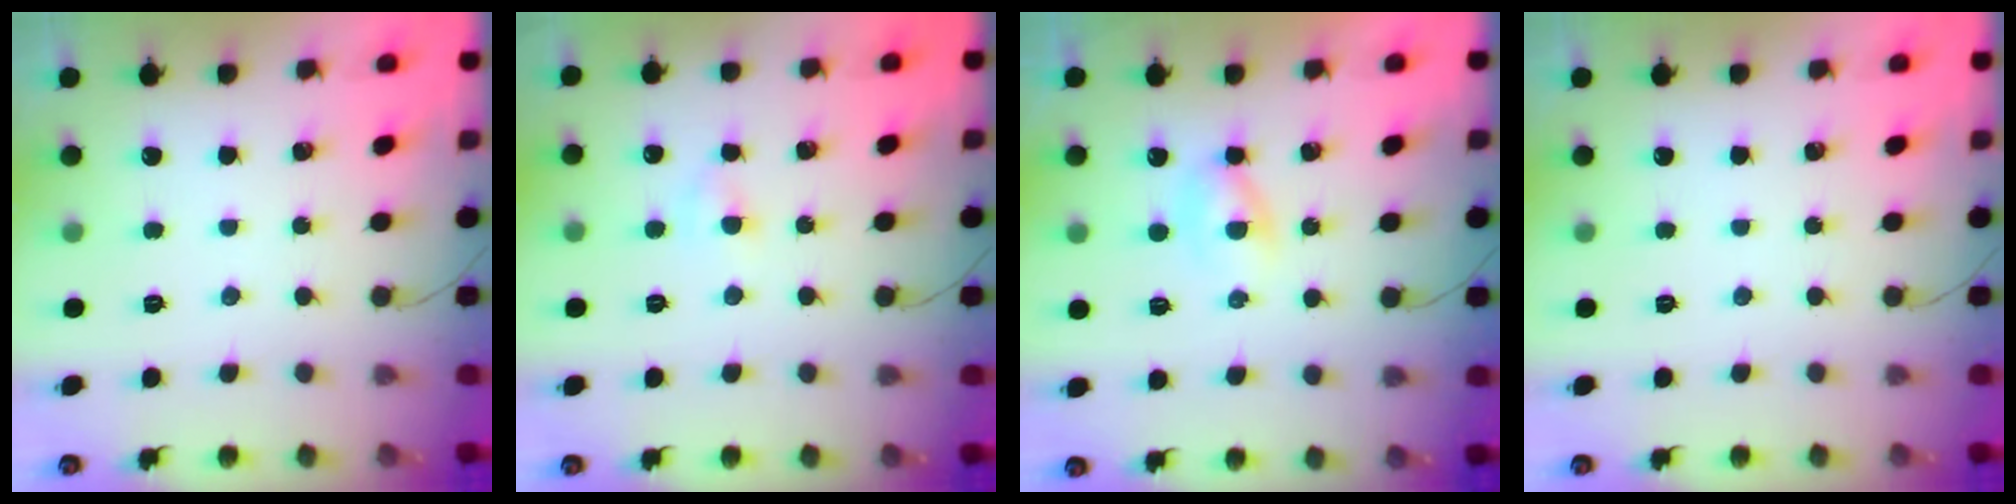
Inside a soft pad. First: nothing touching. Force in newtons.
{"total": 3.0, "press": 2.8, "slide": 1.2}
{"total": 2.2, "press": 2.0, "slide": 0.9}
{"total": 0.0}